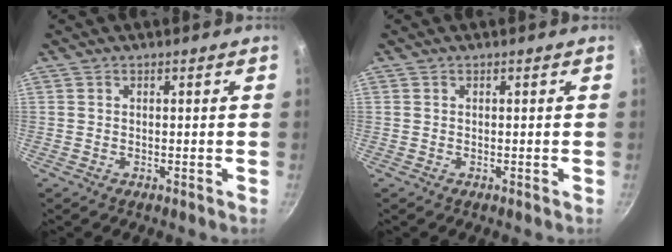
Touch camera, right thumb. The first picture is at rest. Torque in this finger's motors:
{"motor_torque": [-0.01, 0.01, 0.00, 0.00, 0.01]}